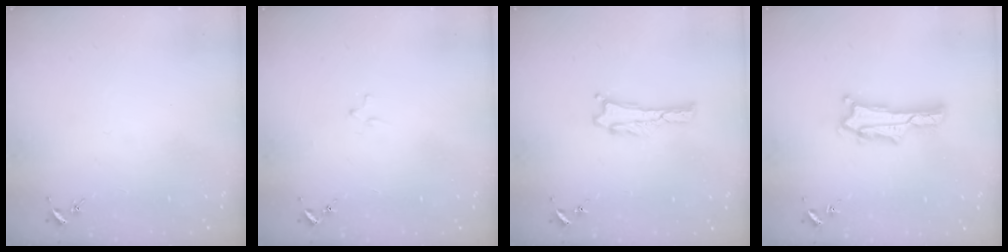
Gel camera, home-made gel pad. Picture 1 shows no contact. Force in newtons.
{"total": 0.8, "press": 0.8, "slide": 0.2}
{"total": 0.0}
{"total": 2.7, "press": 2.7, "slide": 0.4}